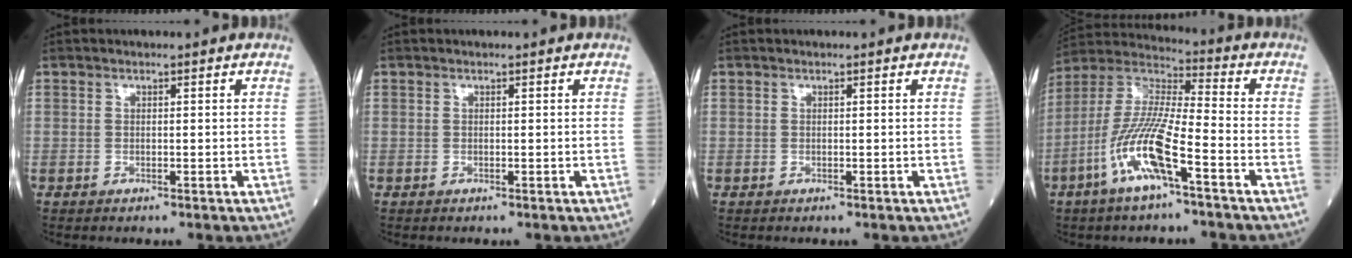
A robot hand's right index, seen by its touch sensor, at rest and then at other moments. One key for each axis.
{"total": 0.0}
{"total": 0.0}
{"total": 13.1, "fx": -5.9, "fy": 1.7, "fz": 11.6, "tx": -0.248, "ty": -0.003, "tz": -0.118}